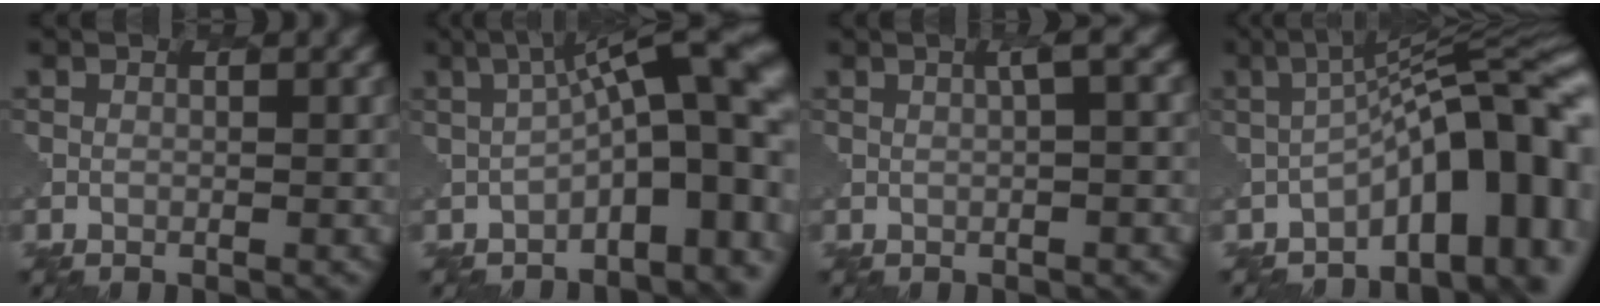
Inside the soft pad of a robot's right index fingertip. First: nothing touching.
{"total": 11.9, "force": [-1.1, 3.6, 11.3], "torque": [-0.141, 0.018, -0.019]}
{"total": 2.3, "force": [0.5, 0.6, 2.2], "torque": [-0.021, 0.008, 0.006]}
{"total": 12.5, "force": [-4.2, 4.6, 10.8], "torque": [-0.122, 0.021, -0.066]}